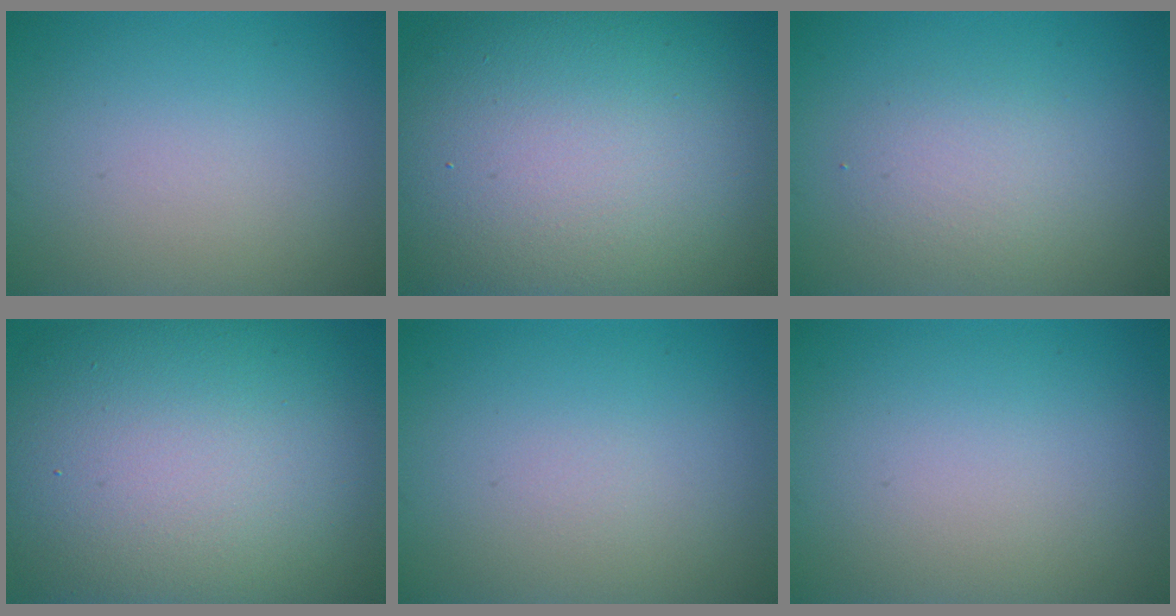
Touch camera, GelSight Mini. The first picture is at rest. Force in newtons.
{"total": 18.0, "press": 18.0, "slide": 0.8}
{"total": 2.2, "press": 2.2, "slide": 0.1}
{"total": 11.7, "press": 11.7, "slide": 0.9}
{"total": 0.0}
{"total": 0.0}